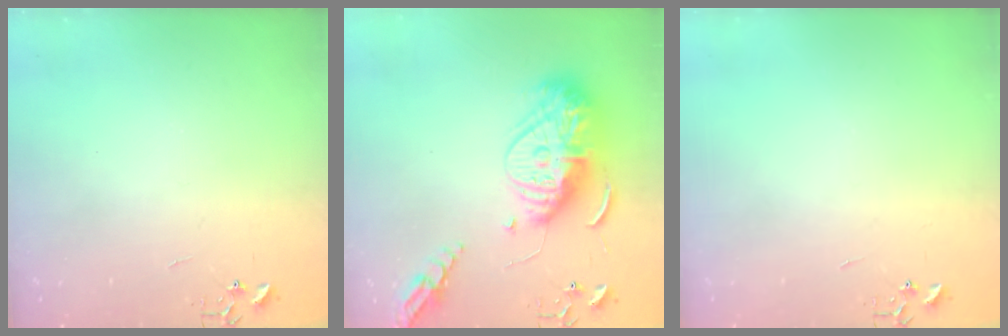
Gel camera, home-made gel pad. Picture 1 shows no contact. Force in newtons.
{"total": 19.6, "press": 19.5, "slide": 1.9}
{"total": 0.0}